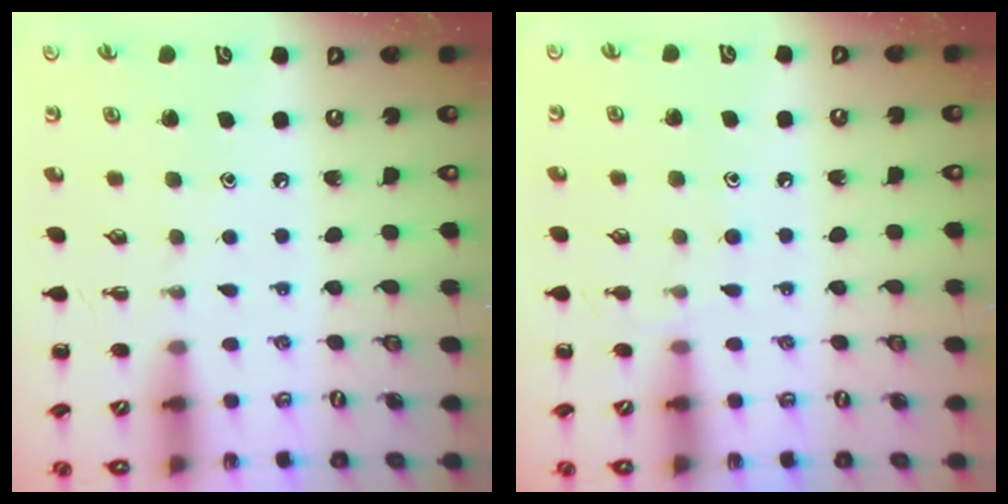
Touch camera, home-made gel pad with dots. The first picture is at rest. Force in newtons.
{"total": 5.6, "press": 5.2, "slide": 2.1}